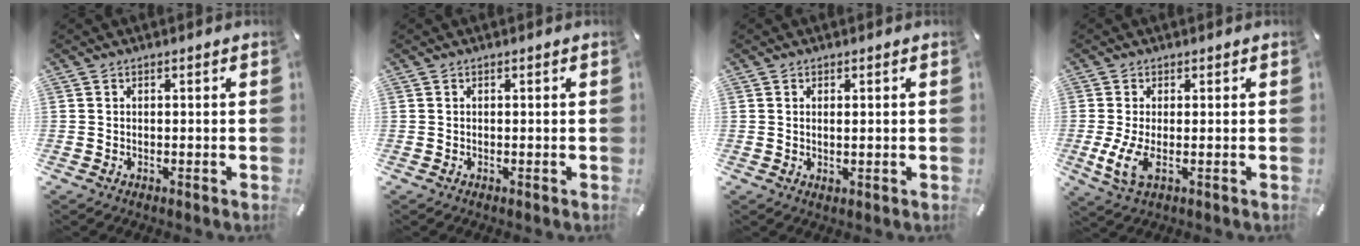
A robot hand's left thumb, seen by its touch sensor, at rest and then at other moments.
{"total": 0.0}
{"total": 1.1, "force": [0.5, 0.2, 1.0], "torque": [-0.019, -0.001, 0.008]}
{"total": 6.0, "force": [-0.5, 2.3, 5.5], "torque": [-0.132, -0.019, -0.009]}